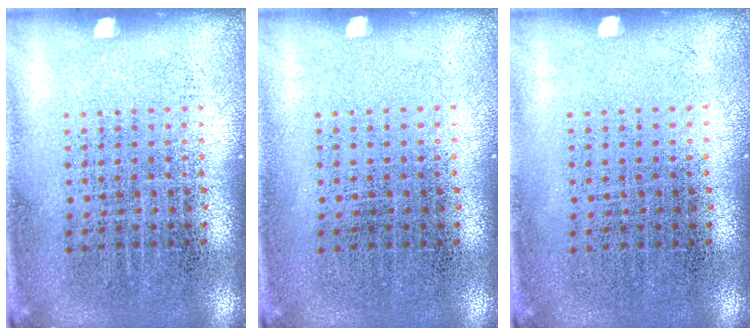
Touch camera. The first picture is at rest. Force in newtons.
{"total": 0.0}
{"total": 0.0}